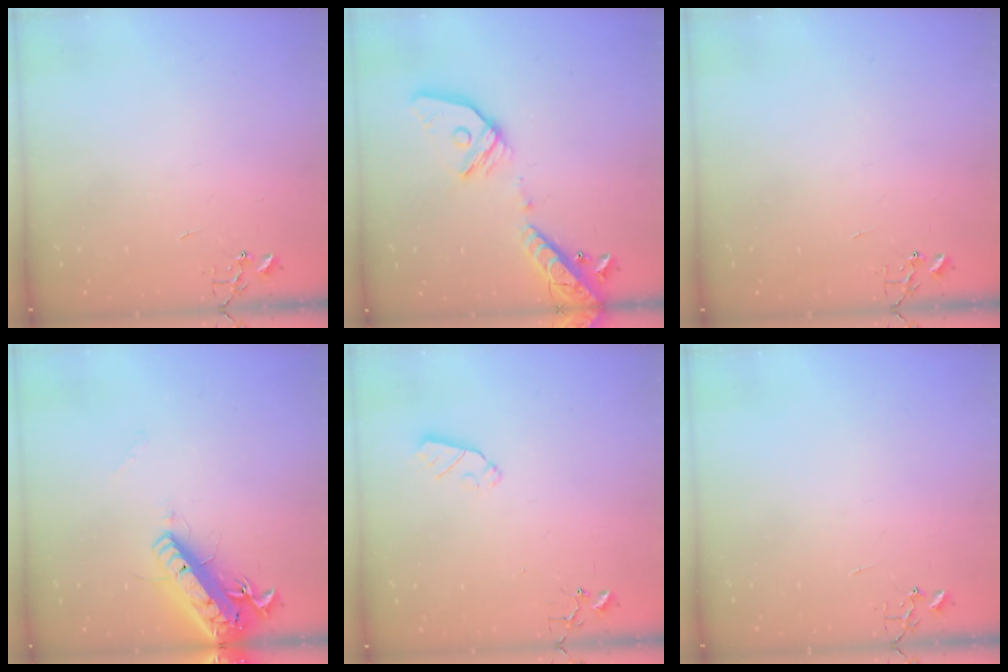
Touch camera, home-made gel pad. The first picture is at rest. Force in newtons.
{"total": 18.3, "press": 17.9, "slide": 3.6}
{"total": 0.0}
{"total": 18.1, "press": 17.7, "slide": 3.6}
{"total": 5.5, "press": 5.5, "slide": 0.4}
{"total": 0.0}